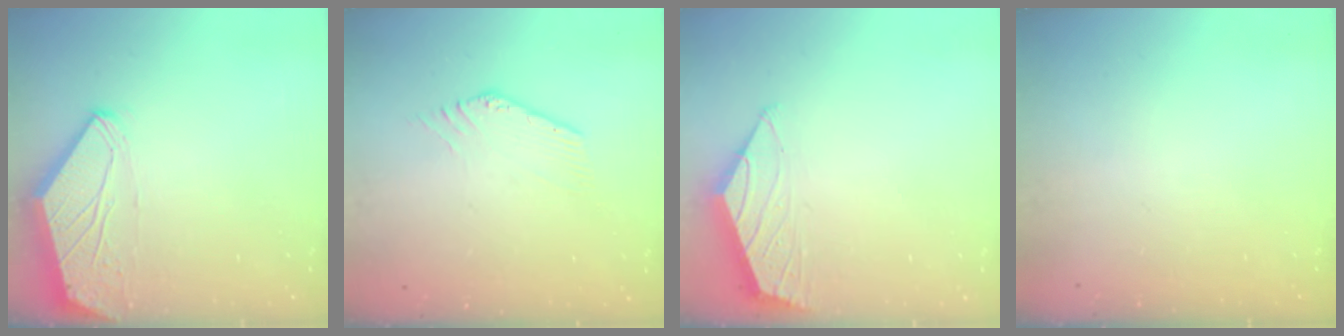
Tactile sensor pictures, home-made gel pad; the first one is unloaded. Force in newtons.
{"total": 1.0, "press": 1.0, "slide": 0.1}
{"total": 1.6, "press": 1.5, "slide": 0.4}
{"total": 0.0}